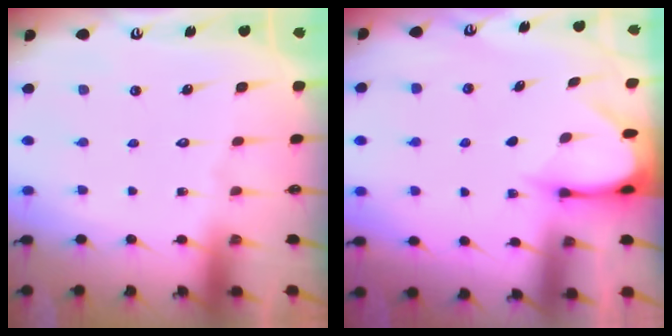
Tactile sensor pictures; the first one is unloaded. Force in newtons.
{"total": 3.4, "press": 3.4, "slide": 0.3}